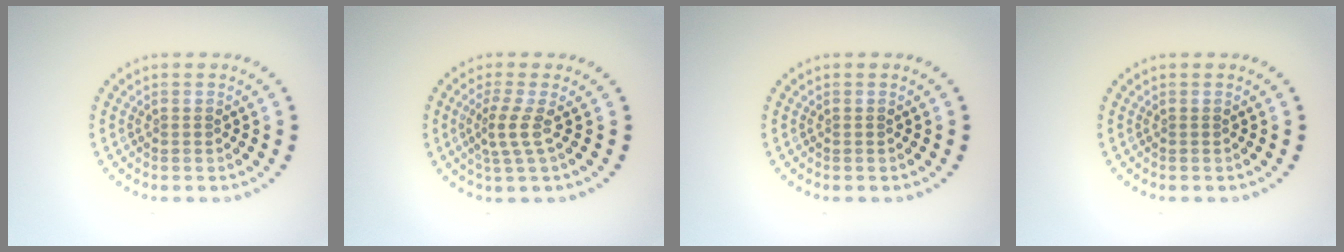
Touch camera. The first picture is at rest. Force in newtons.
{"total": 2.3, "press": 1.5, "slide": 1.7}
{"total": 0.0}
{"total": 0.0}